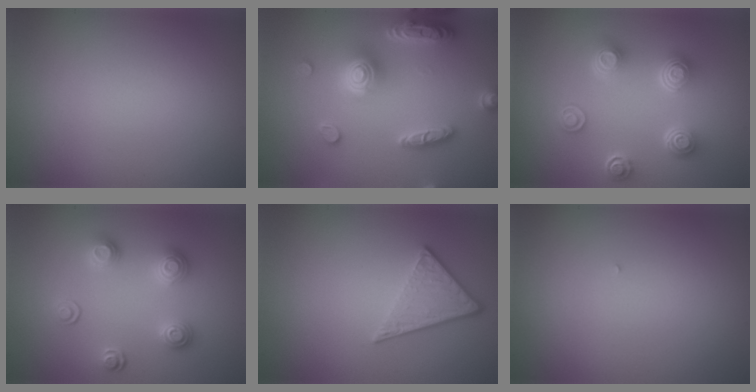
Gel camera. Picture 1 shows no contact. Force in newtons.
{"total": 5.3, "press": 5.3, "slide": 0.8}
{"total": 4.6, "press": 3.6, "slide": 2.9}
{"total": 3.1, "press": 2.8, "slide": 1.4}
{"total": 3.0, "press": 2.3, "slide": 2.0}
{"total": 0.0}